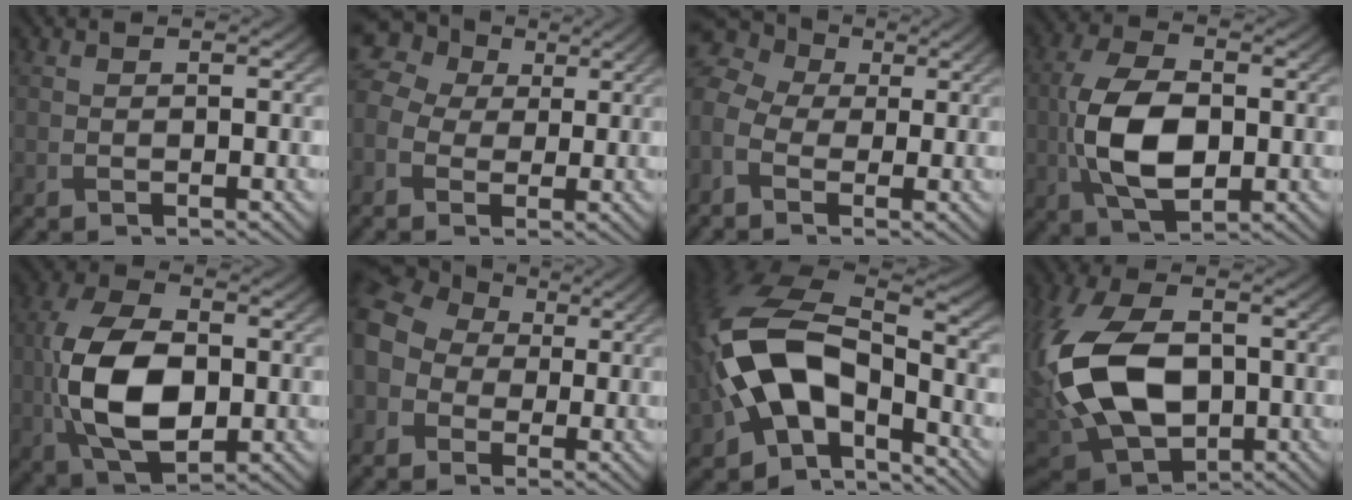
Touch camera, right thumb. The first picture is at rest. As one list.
[{"total": 8.2, "force": [1.3, 6.8, 4.3], "torque": [-0.126, 0.022, 0.012]}, {"total": 7.5, "force": [-0.9, 5.6, 4.9], "torque": [-0.142, 0.005, -0.025]}, {"total": 10.4, "force": [-1.2, 5.9, 8.5], "torque": [-0.187, -0.001, -0.024]}, {"total": 12.6, "force": [-1.3, 7.4, 10.2], "torque": [-0.227, 0.000, -0.026]}, {"total": 10.7, "force": [-0.6, 9.2, 5.4], "torque": [-0.158, -0.004, -0.043]}, {"total": 16.5, "force": [-4.7, 9.5, 12.6], "torque": [-0.270, -0.011, -0.094]}, {"total": 16.9, "force": [-1.5, 10.2, 13.4], "torque": [-0.323, -0.001, -0.038]}]